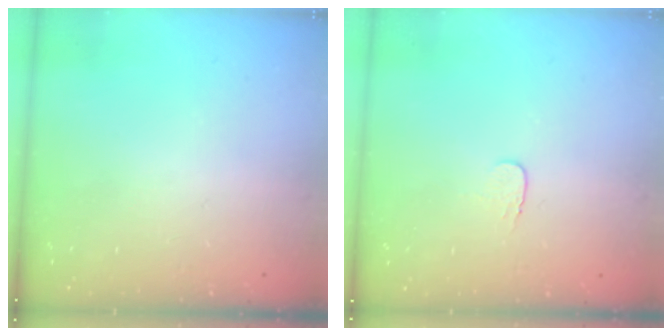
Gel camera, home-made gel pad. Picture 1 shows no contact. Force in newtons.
{"total": 3.6, "press": 3.6, "slide": 0.4}